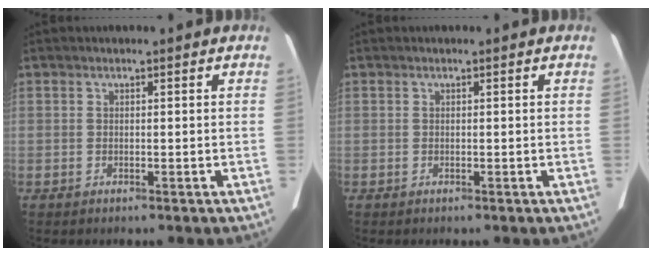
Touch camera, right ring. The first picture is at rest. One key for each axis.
{"total": 0.0}